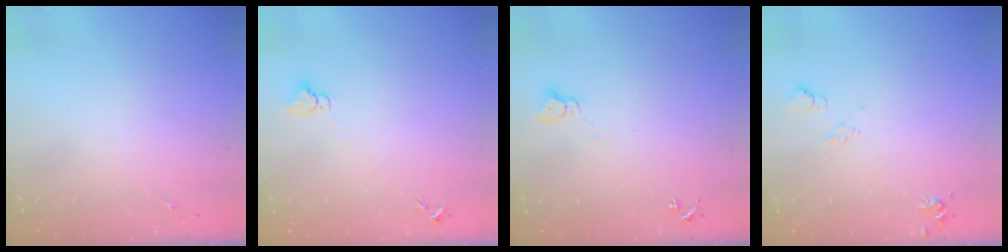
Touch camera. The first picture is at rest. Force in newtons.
{"total": 2.7, "press": 2.7, "slide": 0.1}
{"total": 2.3, "press": 2.3, "slide": 0.3}
{"total": 6.4, "press": 6.3, "slide": 1.1}